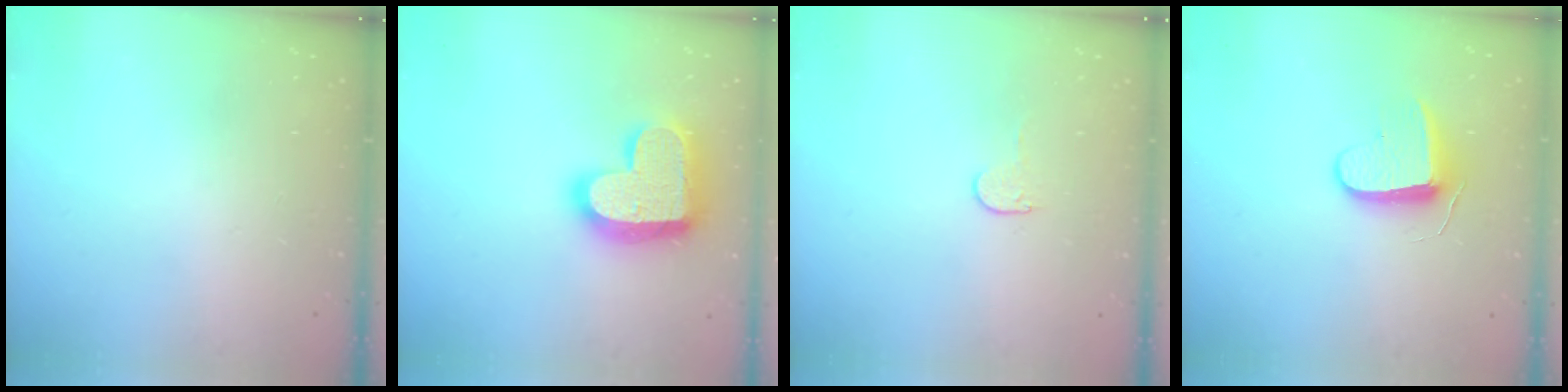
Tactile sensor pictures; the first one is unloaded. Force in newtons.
{"total": 21.4, "press": 21.4, "slide": 1.3}
{"total": 3.8, "press": 3.8, "slide": 0.4}
{"total": 8.7, "press": 8.7, "slide": 0.5}